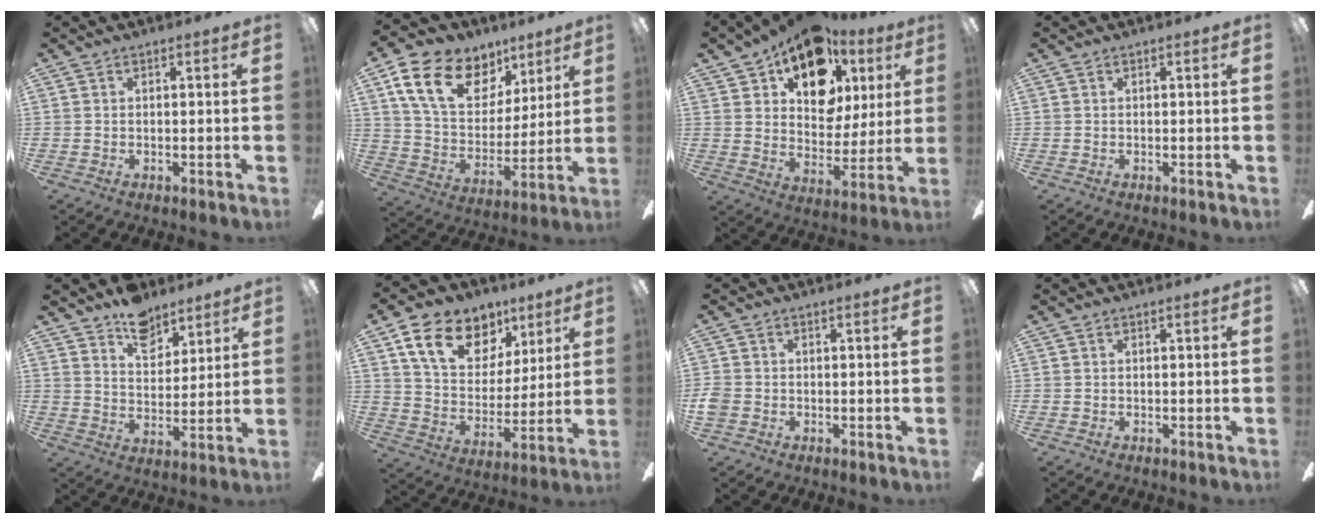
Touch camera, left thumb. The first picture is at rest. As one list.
[{"total": 20.2, "force": [10.9, 12.8, 11.2], "torque": [-0.195, -0.039, 0.201]}, {"total": 18.3, "force": [11.2, 11.4, 8.9], "torque": [-0.147, -0.054, 0.201]}, {"total": 0.0}, {"total": 10.2, "force": [7.9, 5.6, 3.3], "torque": [-0.039, -0.047, 0.144]}, {"total": 17.9, "force": [10.2, 11.5, 9.2], "torque": [-0.159, -0.035, 0.188]}, {"total": 2.5, "force": [-0.6, 2.1, 1.2], "torque": [-0.017, 0.008, -0.010]}, {"total": 0.0}]